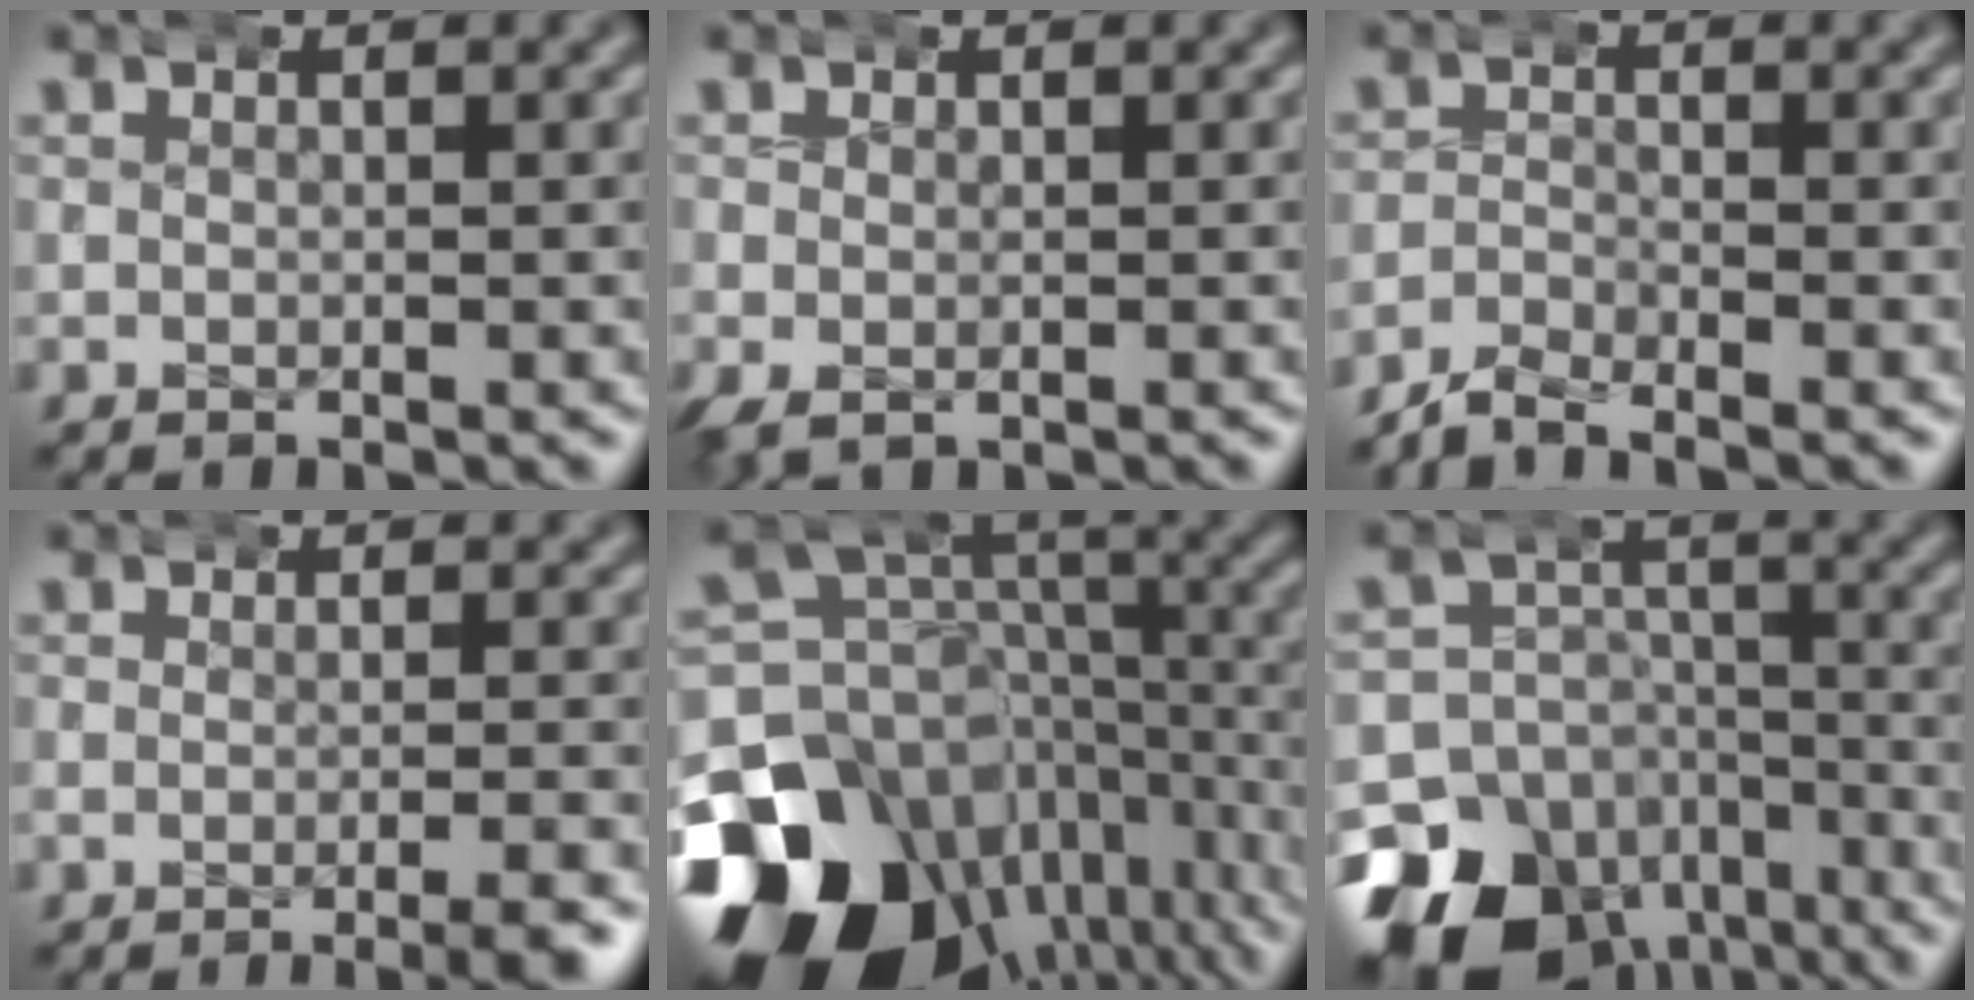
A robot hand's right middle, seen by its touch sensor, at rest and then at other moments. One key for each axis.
{"total": 2.1, "fx": -0.6, "fy": 1.5, "fz": 1.2, "tx": -0.025, "ty": -0.009, "tz": -0.002}
{"total": 3.2, "fx": -3.1, "fy": 0.6, "fz": 0.3, "tx": 0.003, "ty": -0.002, "tz": -0.060}
{"total": 2.4, "fx": -1.6, "fy": -0.3, "fz": 1.7, "tx": -0.014, "ty": 0.007, "tz": -0.034}
{"total": 22.2, "fx": -9.9, "fy": 15.2, "fz": 12.8, "tx": -0.183, "ty": -0.079, "tz": -0.134}
{"total": 17.1, "fx": -10.0, "fy": 11.8, "fz": 7.2, "tx": -0.113, "ty": -0.071, "tz": -0.146}